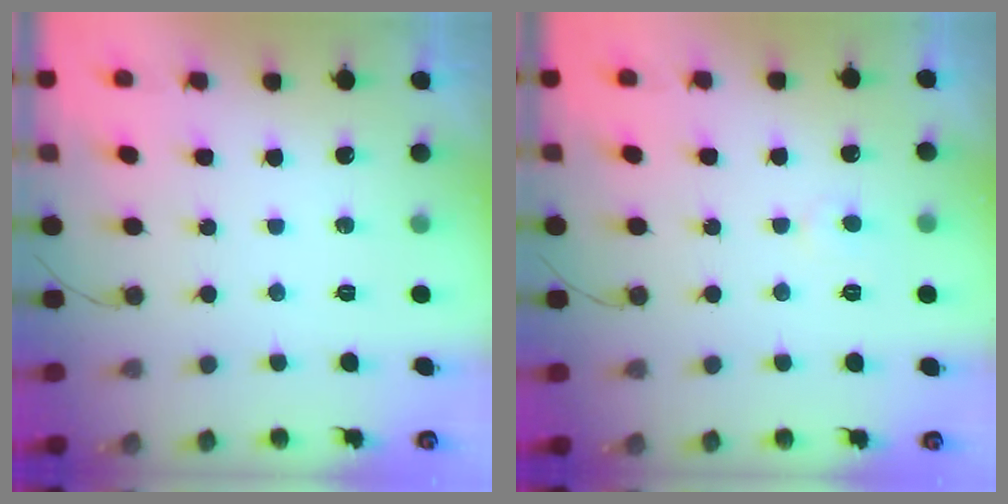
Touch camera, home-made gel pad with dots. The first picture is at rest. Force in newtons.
{"total": 3.6, "press": 3.6, "slide": 0.4}